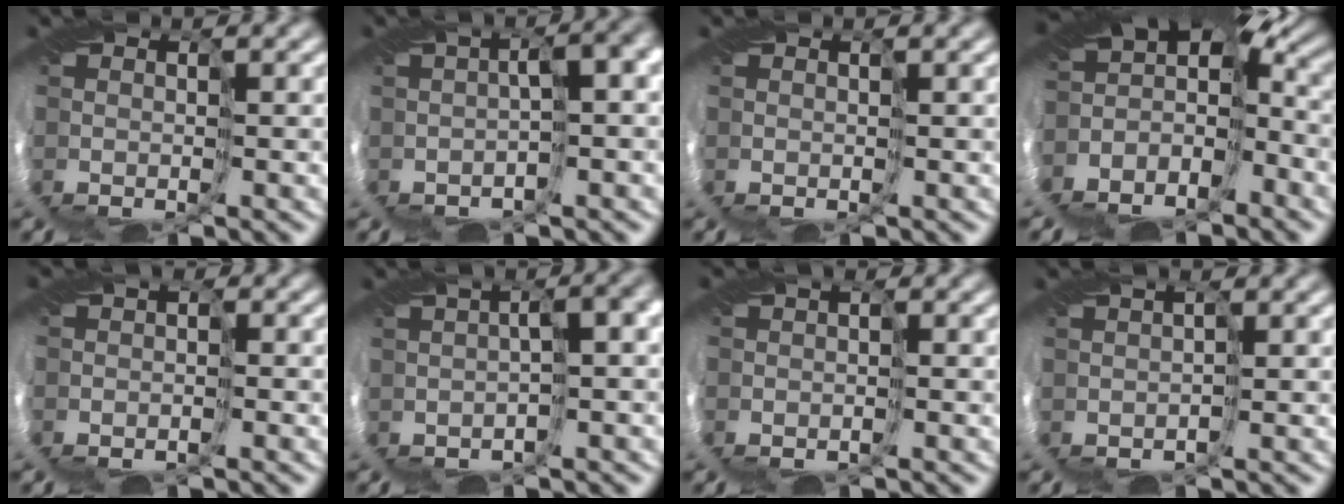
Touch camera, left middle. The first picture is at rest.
{"total": 3.9, "force": [-0.9, 1.0, 3.7], "torque": [-0.039, 0.013, -0.010]}
{"total": 0.0}
{"total": 8.7, "force": [-6.3, 4.2, 4.2], "torque": [-0.080, -0.001, -0.069]}
{"total": 2.8, "force": [-1.3, 2.0, 1.5], "torque": [-0.018, 0.005, -0.021]}
{"total": 4.0, "force": [-0.8, 1.2, 3.7], "torque": [-0.044, 0.013, -0.007]}
{"total": 1.8, "force": [-0.9, 1.2, 1.0], "torque": [-0.013, 0.003, -0.009]}
{"total": 0.9, "force": [0.1, 0.8, 0.5], "torque": [-0.010, 0.010, 0.005]}